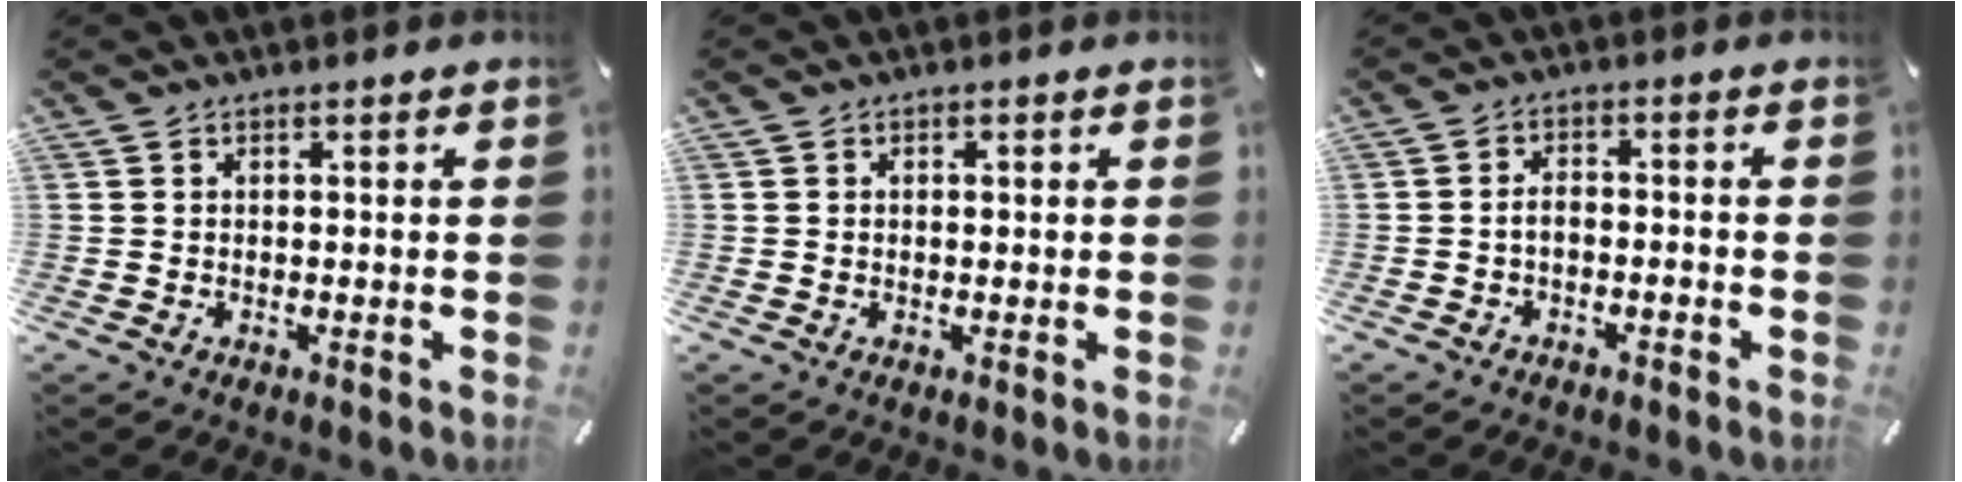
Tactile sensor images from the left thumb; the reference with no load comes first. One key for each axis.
{"total": 0.7, "fx": 0.0, "fy": 0.5, "fz": 0.5, "tx": -0.011, "ty": 0.001, "tz": 0.000}
{"total": 2.7, "fx": -1.7, "fy": 1.3, "fz": 1.6, "tx": -0.030, "ty": 0.010, "tz": -0.034}